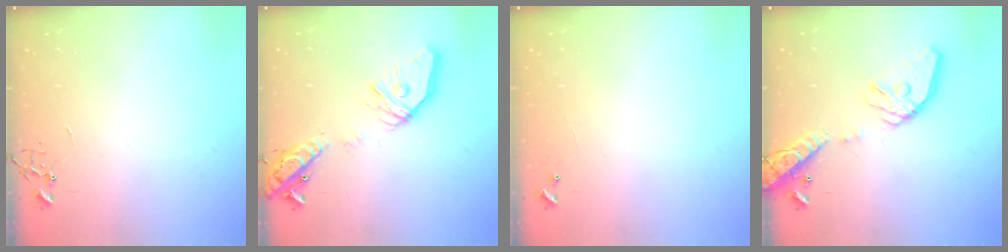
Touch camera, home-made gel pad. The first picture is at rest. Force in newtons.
{"total": 18.6, "press": 18.3, "slide": 3.1}
{"total": 4.7, "press": 4.7, "slide": 0.4}
{"total": 17.0, "press": 16.8, "slide": 2.6}